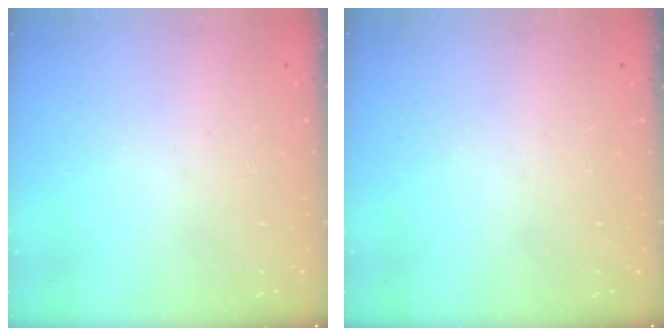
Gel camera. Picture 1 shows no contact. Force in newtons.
{"total": 0.0}